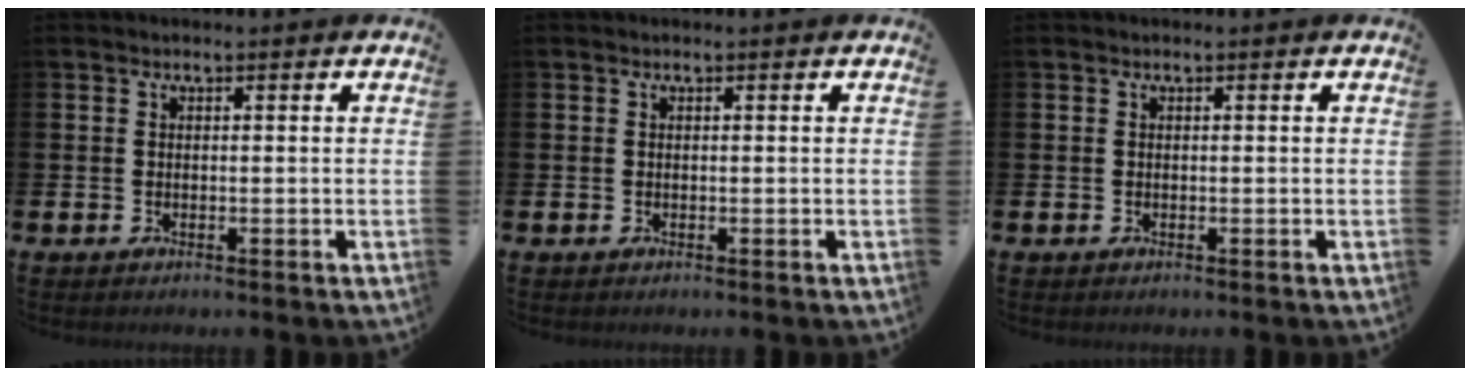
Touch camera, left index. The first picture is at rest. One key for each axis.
{"total": 0.0}
{"total": 0.0}